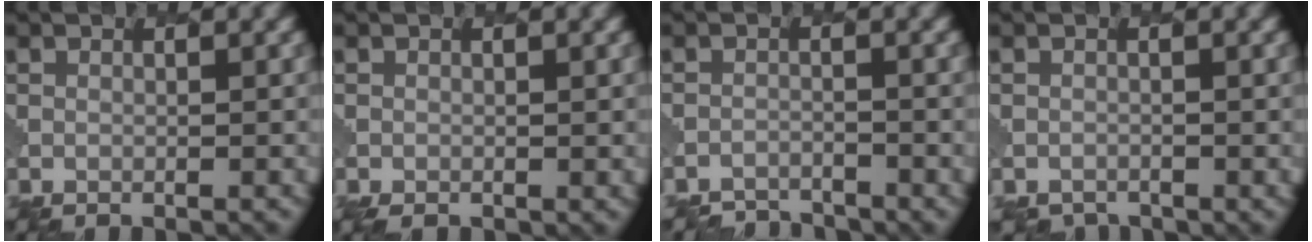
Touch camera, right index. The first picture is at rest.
{"total": 2.3, "force": [-1.0, 1.4, 1.5], "torque": [-0.021, -0.005, -0.009]}
{"total": 2.8, "force": [-2.7, 0.4, -0.4], "torque": [0.010, -0.003, -0.048]}
{"total": 2.0, "force": [-1.7, 1.0, -0.4], "torque": [0.004, 0.000, -0.022]}